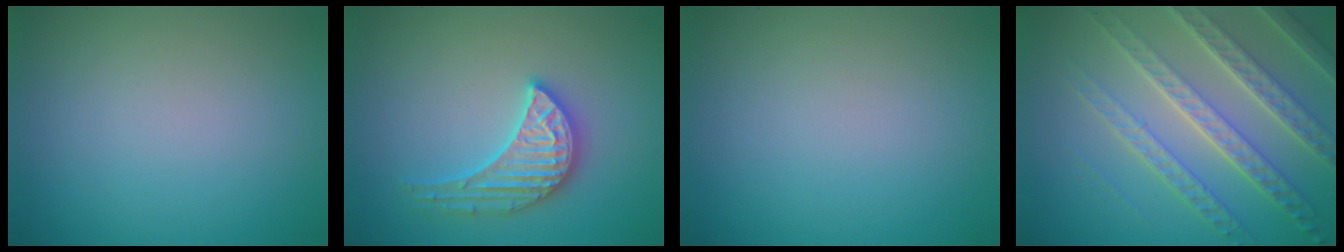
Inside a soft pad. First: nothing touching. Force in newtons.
{"total": 3.5, "press": 3.5, "slide": 0.4}
{"total": 0.0}
{"total": 8.1, "press": 5.5, "slide": 5.9}